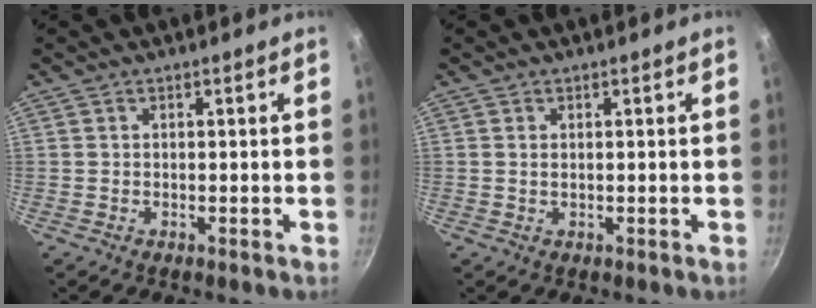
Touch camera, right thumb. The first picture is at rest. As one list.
[{"total": 0.5, "force": [0.2, 0.2, 0.4], "torque": [-0.011, -0.001, 0.007]}]